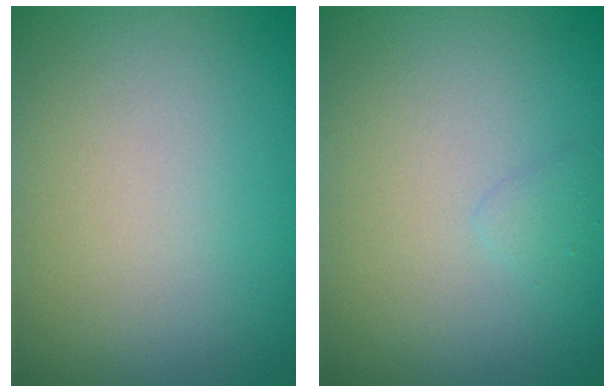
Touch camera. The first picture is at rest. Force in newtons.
{"total": 0.7, "press": 0.7, "slide": 0.1}